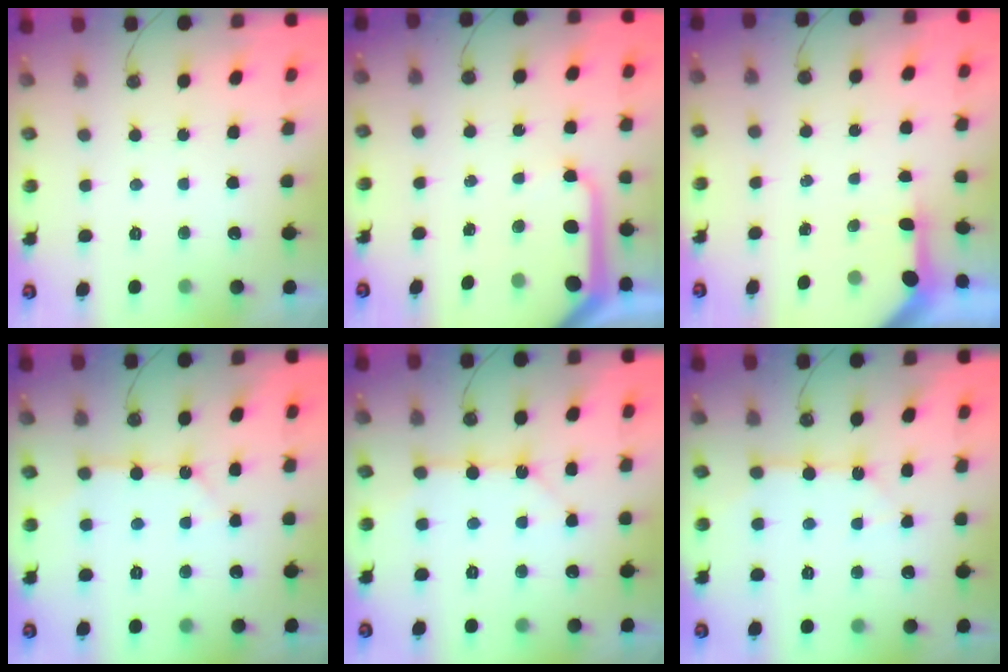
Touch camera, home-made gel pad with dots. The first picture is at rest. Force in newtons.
{"total": 9.6, "press": 9.5, "slide": 1.1}
{"total": 3.4, "press": 3.4, "slide": 0.3}
{"total": 6.3, "press": 6.3, "slide": 0.2}
{"total": 8.6, "press": 8.6, "slide": 0.6}
{"total": 6.3, "press": 6.3, "slide": 0.6}